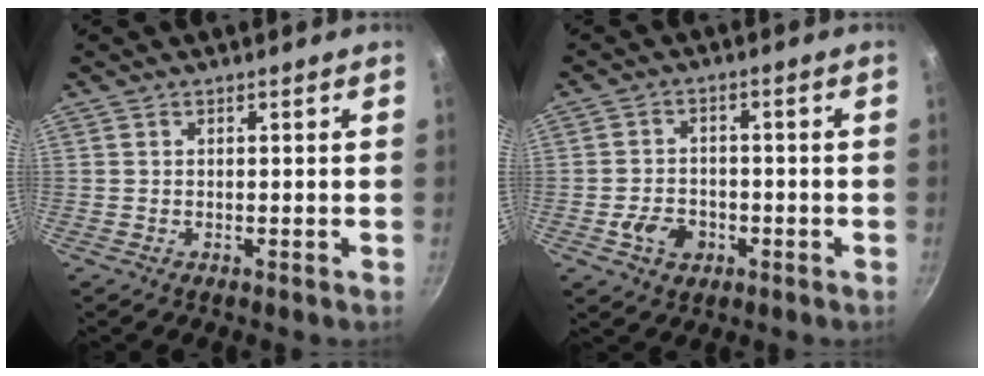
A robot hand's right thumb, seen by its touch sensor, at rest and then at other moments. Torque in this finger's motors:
{"motor_torque": [0.42, 0.12, 0.36, -0.01, 0.00]}